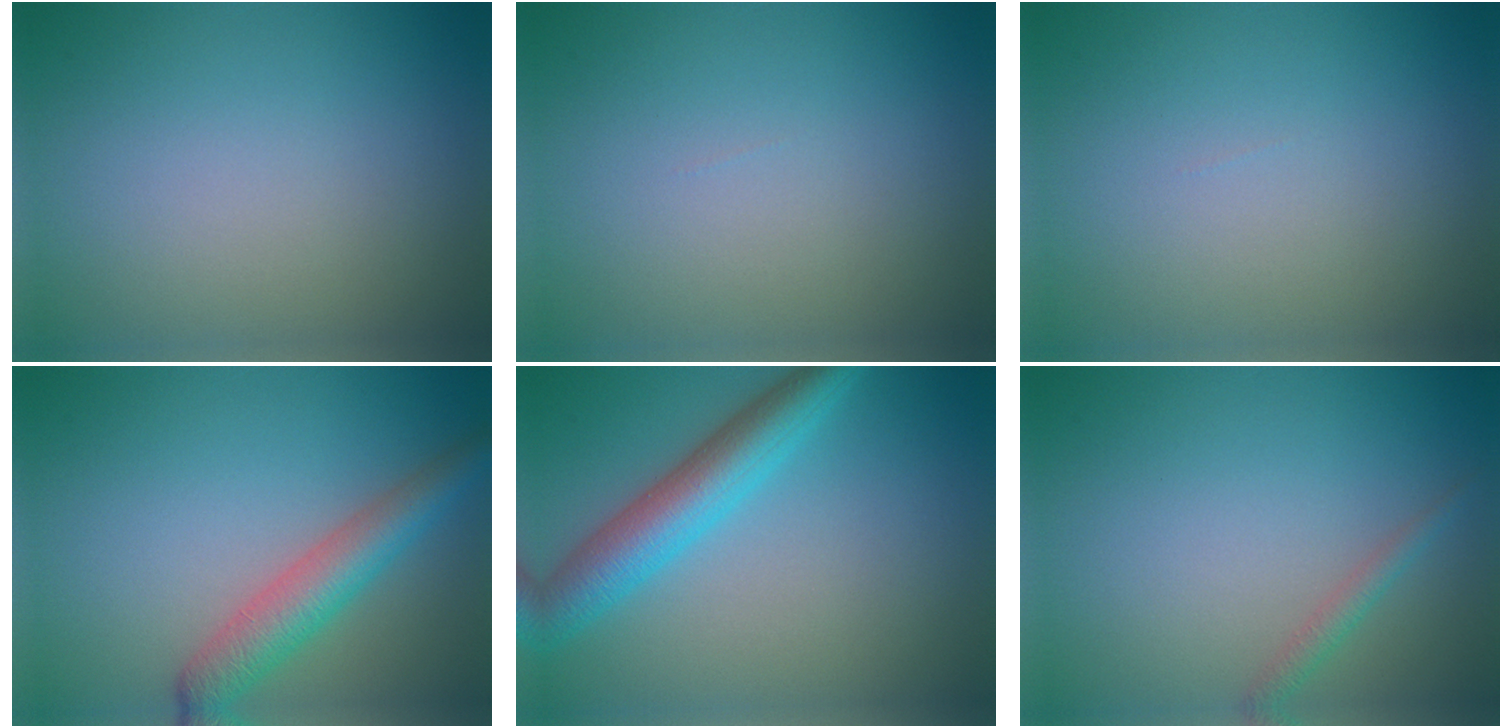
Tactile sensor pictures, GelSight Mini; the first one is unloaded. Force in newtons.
{"total": 0.0}
{"total": 0.0}
{"total": 4.4, "press": 4.4, "slide": 0.1}
{"total": 5.5, "press": 5.5, "slide": 0.1}
{"total": 1.3, "press": 1.3, "slide": 0.0}